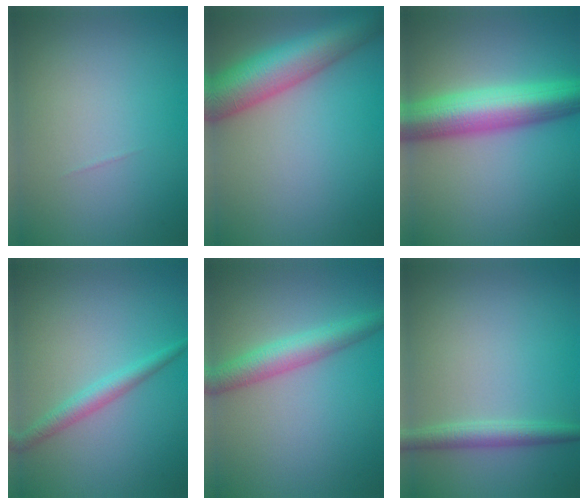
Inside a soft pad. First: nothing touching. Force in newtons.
{"total": 8.8, "press": 8.8, "slide": 0.3}
{"total": 8.3, "press": 8.2, "slide": 0.4}
{"total": 2.2, "press": 2.2, "slide": 0.1}
{"total": 3.9, "press": 3.9, "slide": 0.1}
{"total": 2.3, "press": 2.3, "slide": 0.1}